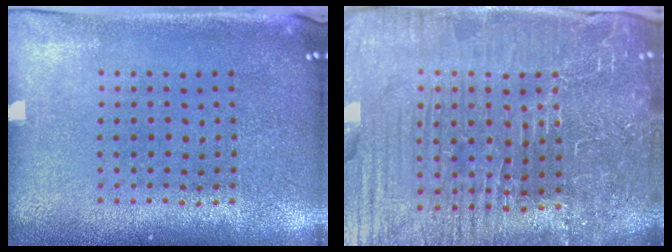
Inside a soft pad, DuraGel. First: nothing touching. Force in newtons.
{"total": 6.4, "press": 5.8, "slide": 2.8}